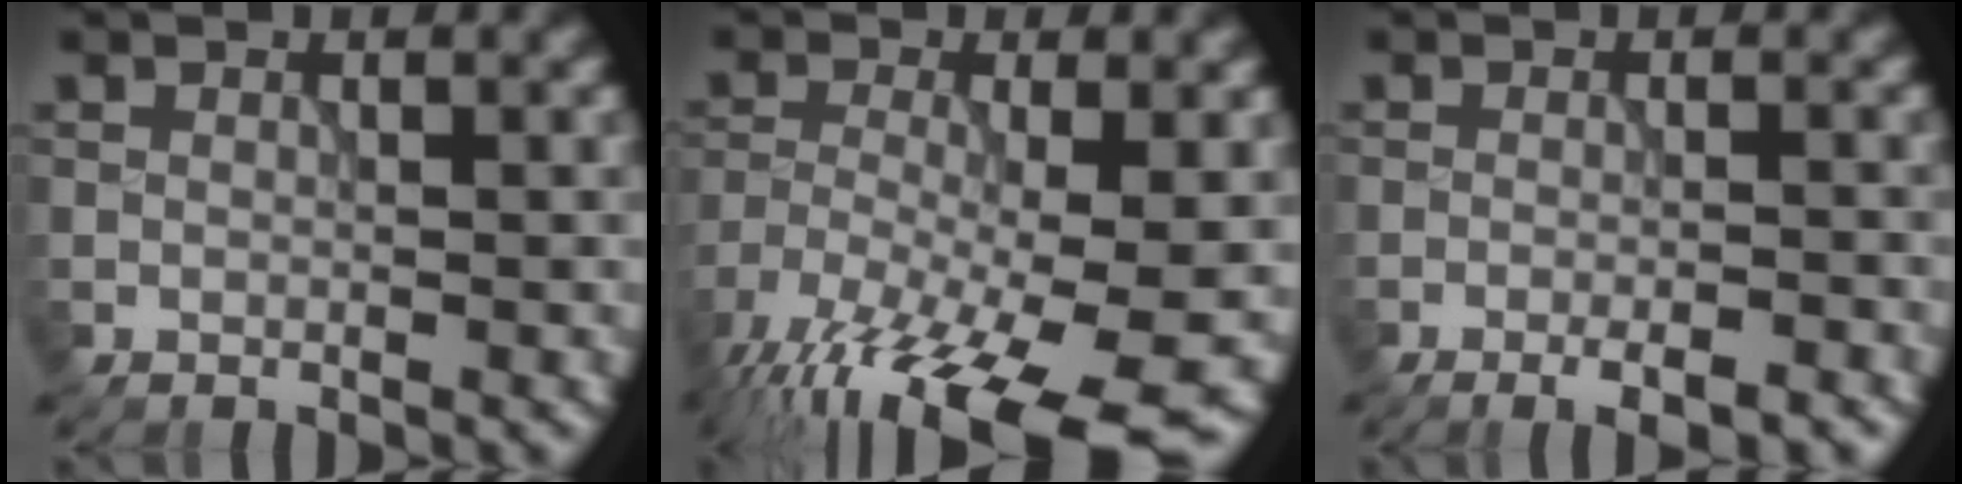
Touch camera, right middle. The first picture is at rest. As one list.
[{"total": 14.8, "force": [-9.4, 3.9, 10.7], "torque": [-0.205, -0.030, -0.151]}, {"total": 3.1, "force": [-1.9, 0.5, 2.4], "torque": [-0.034, 0.006, -0.033]}]